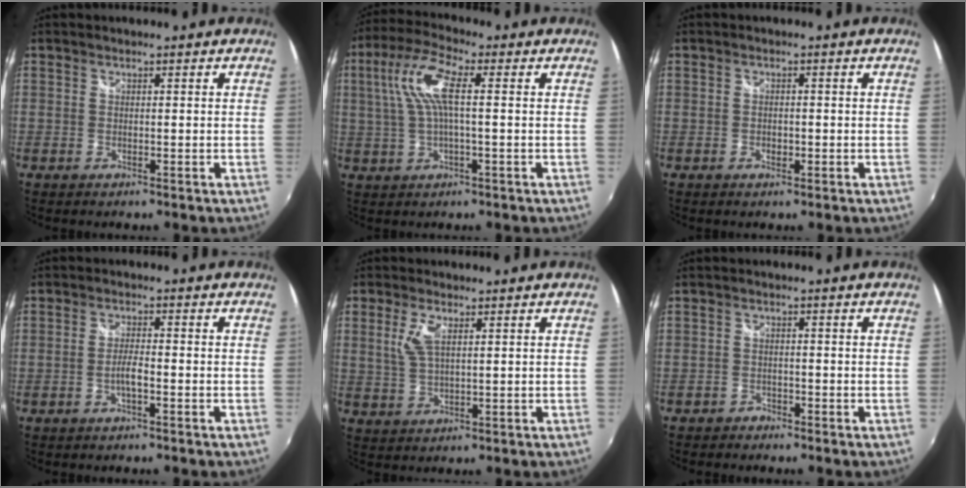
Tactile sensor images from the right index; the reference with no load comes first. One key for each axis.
{"total": 9.5, "fx": 1.5, "fy": 2.5, "fz": 9.0, "tx": -0.181, "ty": 0.014, "tz": 0.030}
{"total": 1.4, "fx": -0.5, "fy": 1.1, "fz": 0.7, "tx": -0.012, "ty": -0.001, "tz": -0.009}
{"total": 2.6, "fx": -1.2, "fy": 0.4, "fz": 2.3, "tx": -0.048, "ty": 0.001, "tz": -0.023}
{"total": 4.7, "fx": 1.7, "fy": 1.9, "fz": 3.9, "tx": -0.083, "ty": 0.003, "tz": 0.034}
{"total": 2.3, "fx": -1.9, "fy": 1.3, "fz": 0.0, "tx": -0.011, "ty": 0.002, "tz": -0.038}